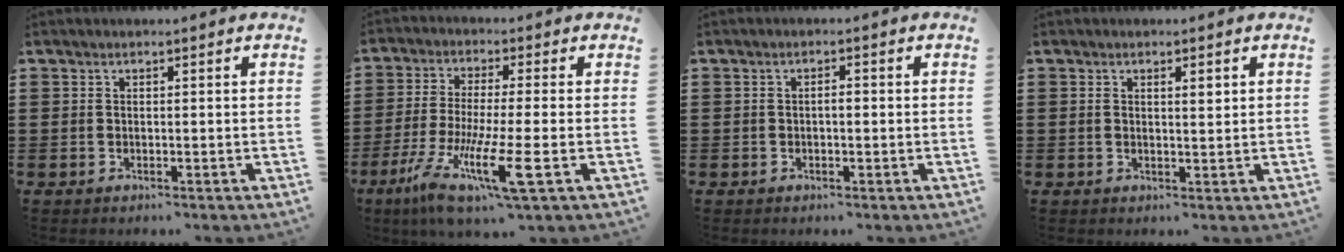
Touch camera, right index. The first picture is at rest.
{"total": 10.8, "force": [-4.4, 1.1, 9.9], "torque": [-0.214, -0.020, -0.084]}
{"total": 1.2, "force": [-0.2, 0.4, 1.2], "torque": [-0.022, -0.002, -0.005]}
{"total": 1.6, "force": [0.5, 0.5, 1.4], "torque": [-0.027, 0.004, 0.007]}